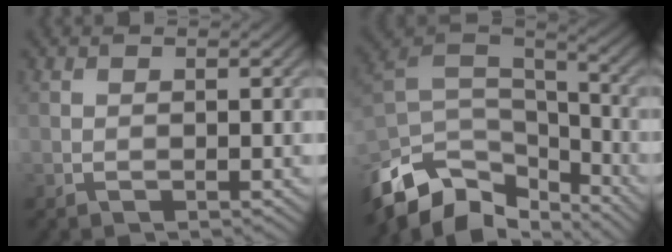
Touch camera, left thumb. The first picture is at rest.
{"total": 12.7, "force": [-8.4, 6.7, 6.7], "torque": [-0.187, -0.007, -0.148]}